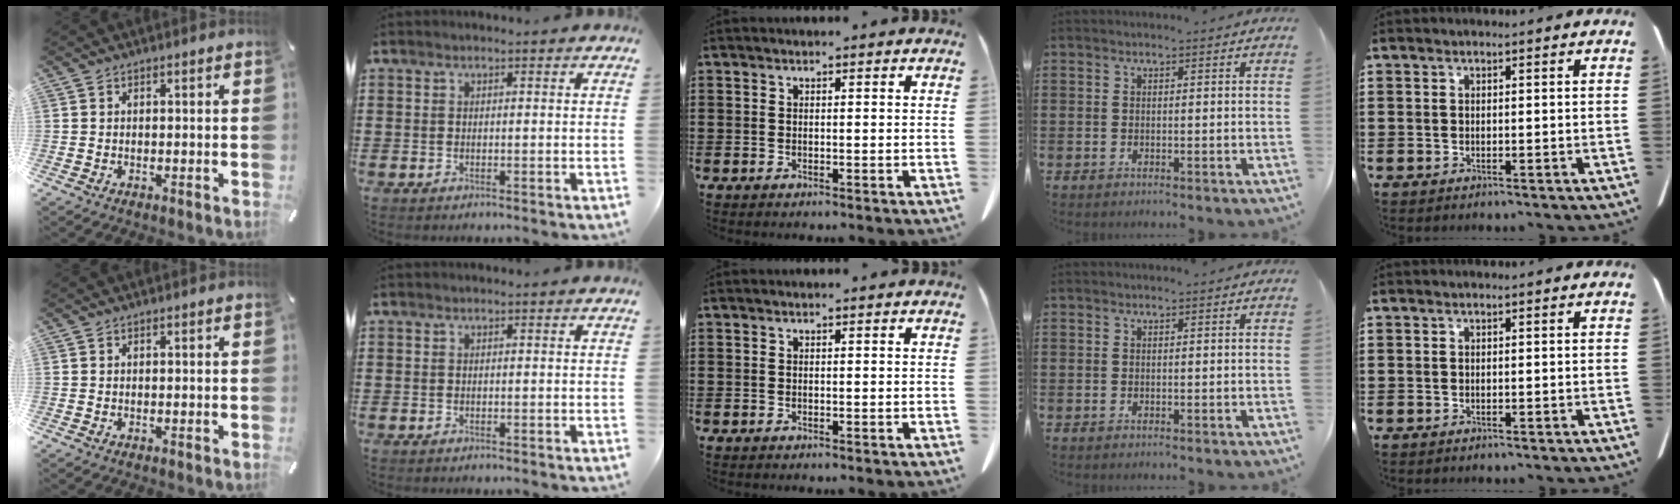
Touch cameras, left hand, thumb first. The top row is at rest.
{}